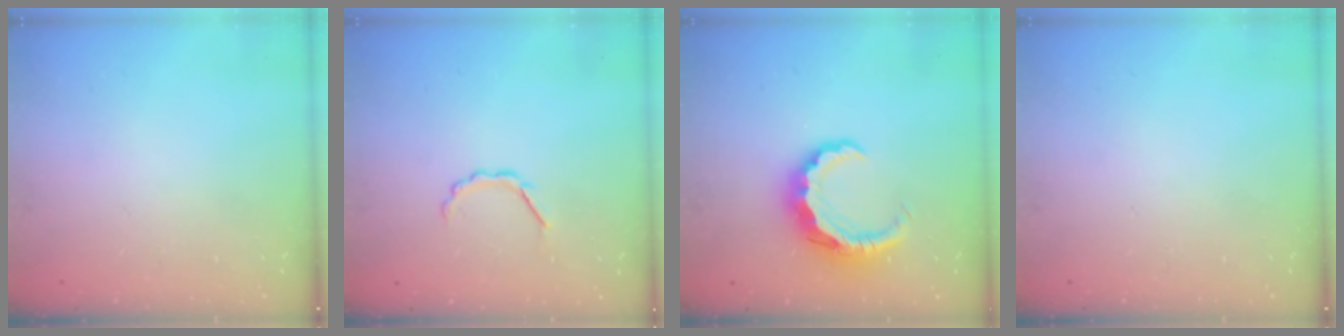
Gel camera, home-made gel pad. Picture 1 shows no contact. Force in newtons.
{"total": 3.1, "press": 3.0, "slide": 0.9}
{"total": 9.9, "press": 9.7, "slide": 1.6}
{"total": 0.0}